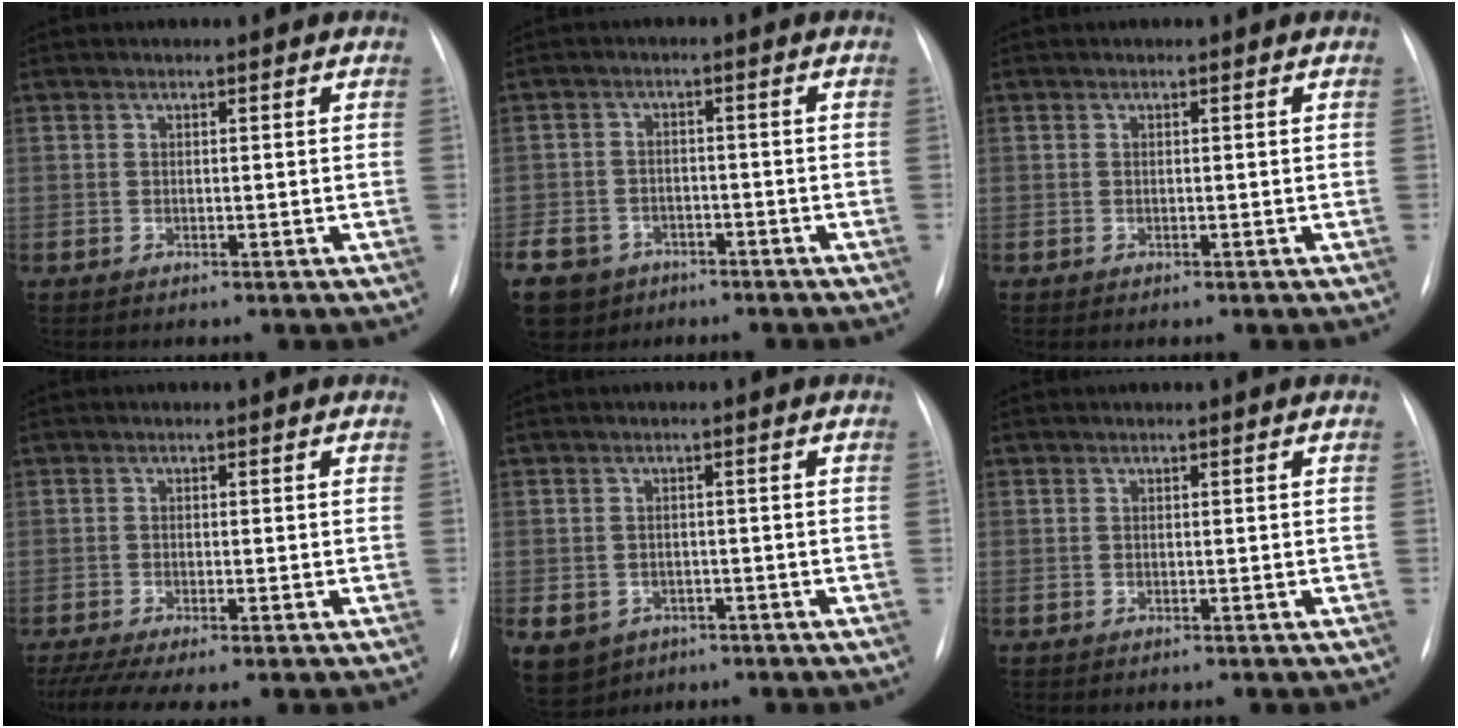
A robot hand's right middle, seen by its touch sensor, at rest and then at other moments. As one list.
[{"total": 13.1, "force": [-8.0, 9.5, 4.2], "torque": [-0.131, -0.007, -0.120]}, {"total": 0.0}, {"total": 6.4, "force": [-4.4, 1.3, 4.5], "torque": [-0.082, -0.010, -0.077]}, {"total": 9.1, "force": [-4.4, 7.4, 3.0], "torque": [-0.084, 0.003, -0.056]}, {"total": 0.0}]